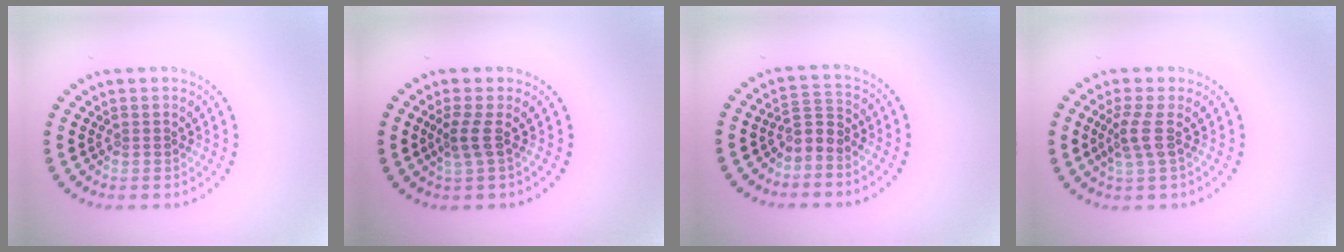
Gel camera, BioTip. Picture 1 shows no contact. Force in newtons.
{"total": 1.9, "press": 1.2, "slide": 1.4}
{"total": 1.8, "press": 1.3, "slide": 1.3}
{"total": 2.1, "press": 1.5, "slide": 1.4}